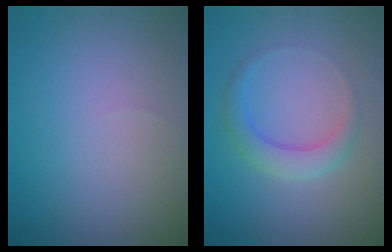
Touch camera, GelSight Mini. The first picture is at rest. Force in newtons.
{"total": 2.8, "press": 2.8, "slide": 0.1}